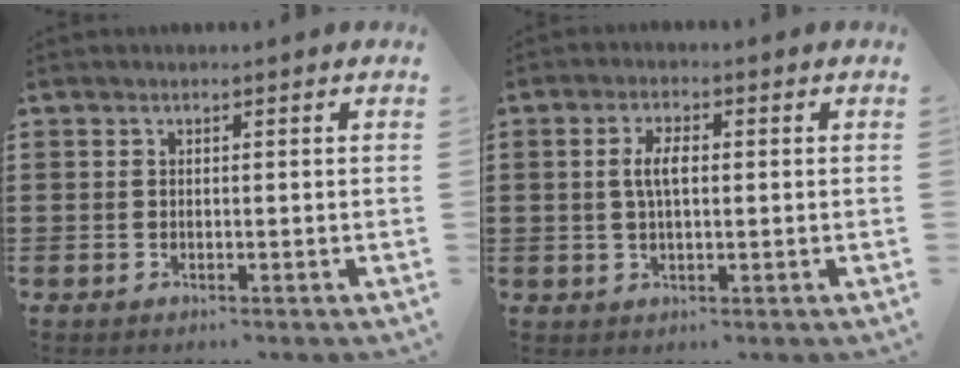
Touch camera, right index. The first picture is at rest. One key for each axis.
{"total": 4.0, "fx": 0.4, "fy": 1.7, "fz": 3.6, "tx": -0.078, "ty": 0.005, "tz": 0.001}